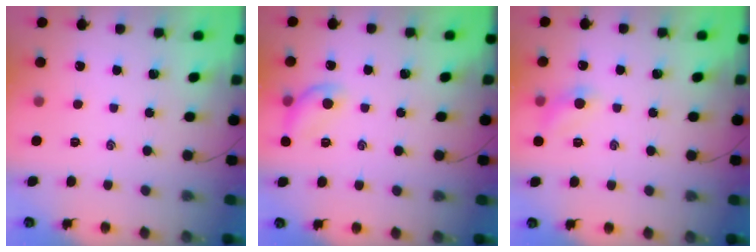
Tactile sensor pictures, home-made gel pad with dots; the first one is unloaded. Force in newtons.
{"total": 9.6, "press": 9.6, "slide": 0.4}
{"total": 6.5, "press": 6.3, "slide": 1.7}